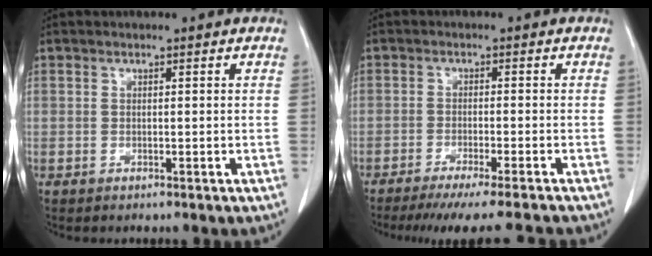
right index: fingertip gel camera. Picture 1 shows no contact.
{"total": 11.8, "force": [-10.6, -0.6, 5.1], "torque": [-0.052, -0.031, -0.149]}